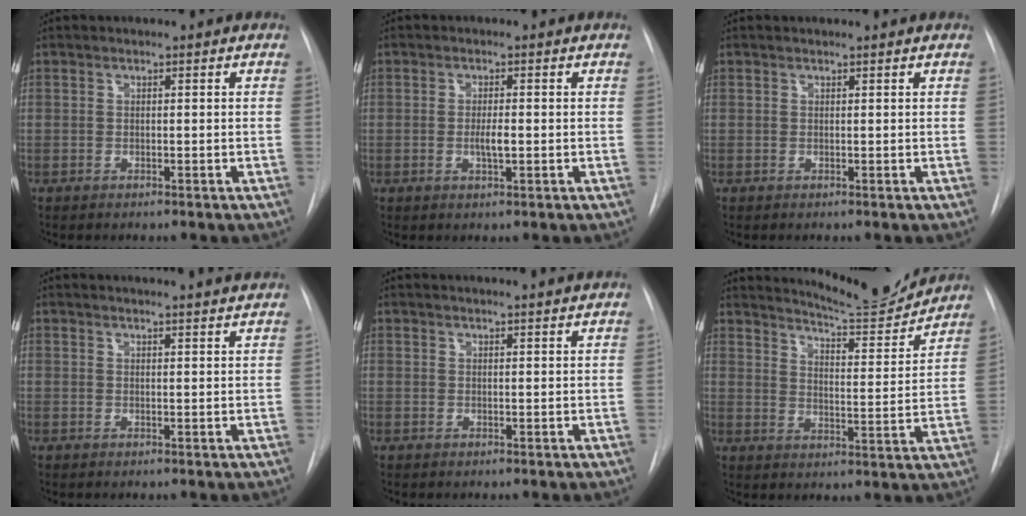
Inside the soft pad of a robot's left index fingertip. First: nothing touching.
{"total": 2.1, "force": [-0.2, 0.3, 2.1], "torque": [-0.038, -0.001, -0.002]}
{"total": 2.1, "force": [2.0, -0.1, 0.4], "torque": [-0.008, 0.011, 0.023]}
{"total": 8.9, "force": [8.6, -0.5, 2.2], "torque": [-0.030, -0.002, 0.090]}
{"total": 6.6, "force": [6.3, -0.5, 1.7], "torque": [-0.019, 0.009, 0.063]}
{"total": 12.3, "force": [12.1, 0.0, 2.2], "torque": [-0.035, -0.034, 0.166]}